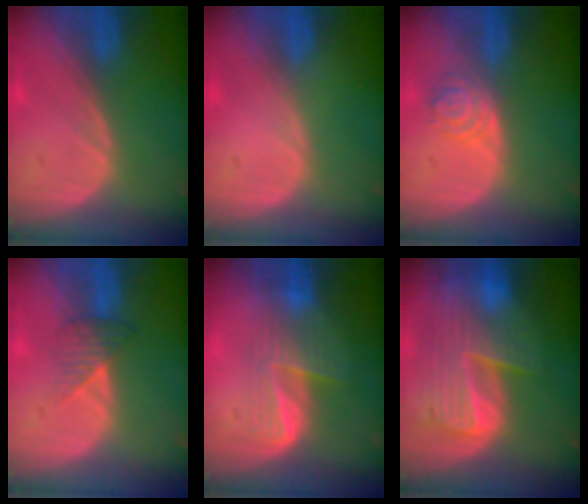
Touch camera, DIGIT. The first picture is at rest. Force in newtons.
{"total": 0.0}
{"total": 3.9, "press": 3.7, "slide": 1.3}
{"total": 3.3, "press": 3.0, "slide": 1.2}
{"total": 5.9, "press": 5.4, "slide": 2.3}
{"total": 10.0, "press": 8.7, "slide": 5.0}